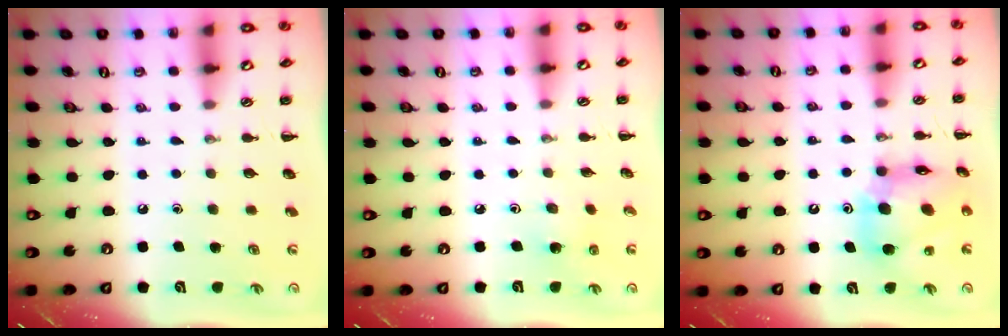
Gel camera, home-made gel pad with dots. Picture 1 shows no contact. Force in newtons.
{"total": 3.1, "press": 2.9, "slide": 1.0}
{"total": 13.7, "press": 13.1, "slide": 3.9}